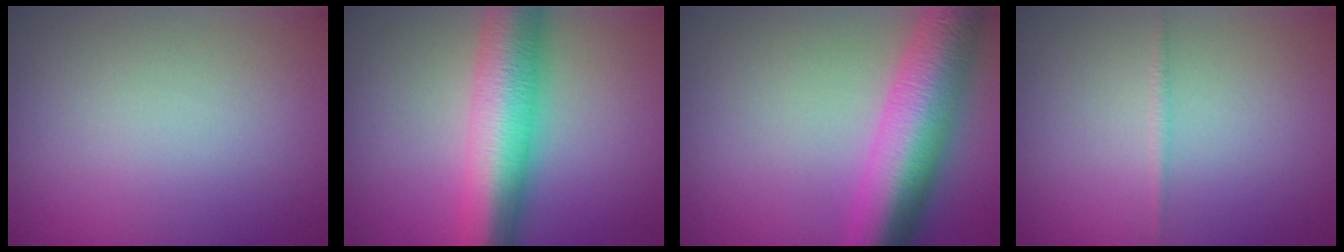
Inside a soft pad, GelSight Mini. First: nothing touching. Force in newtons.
{"total": 9.7, "press": 9.7, "slide": 0.2}
{"total": 9.9, "press": 9.9, "slide": 0.0}
{"total": 0.7, "press": 0.7, "slide": 0.0}